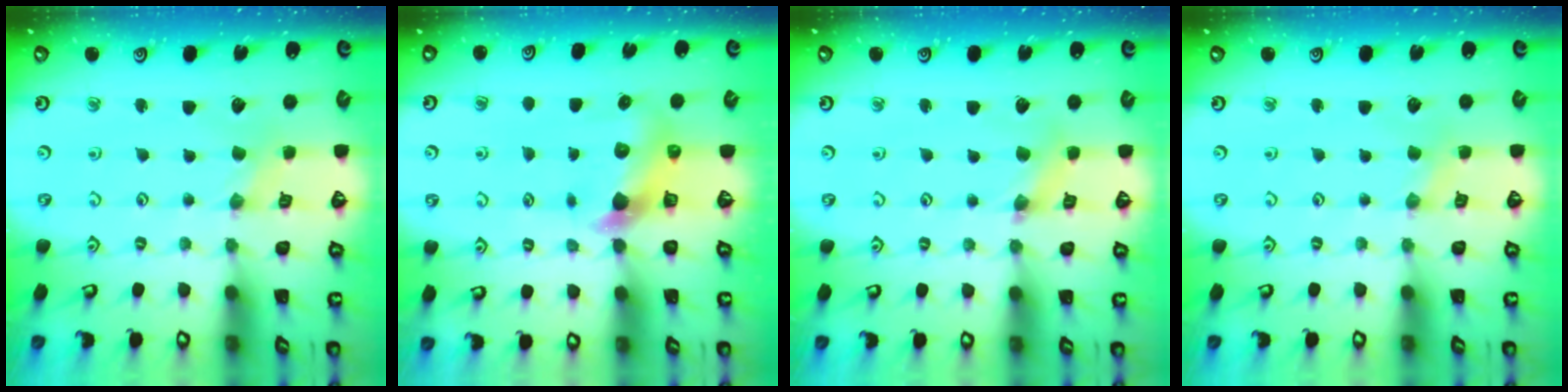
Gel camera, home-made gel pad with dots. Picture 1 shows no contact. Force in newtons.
{"total": 5.9, "press": 5.9, "slide": 0.7}
{"total": 2.5, "press": 2.4, "slide": 0.3}
{"total": 1.9, "press": 1.8, "slide": 0.3}